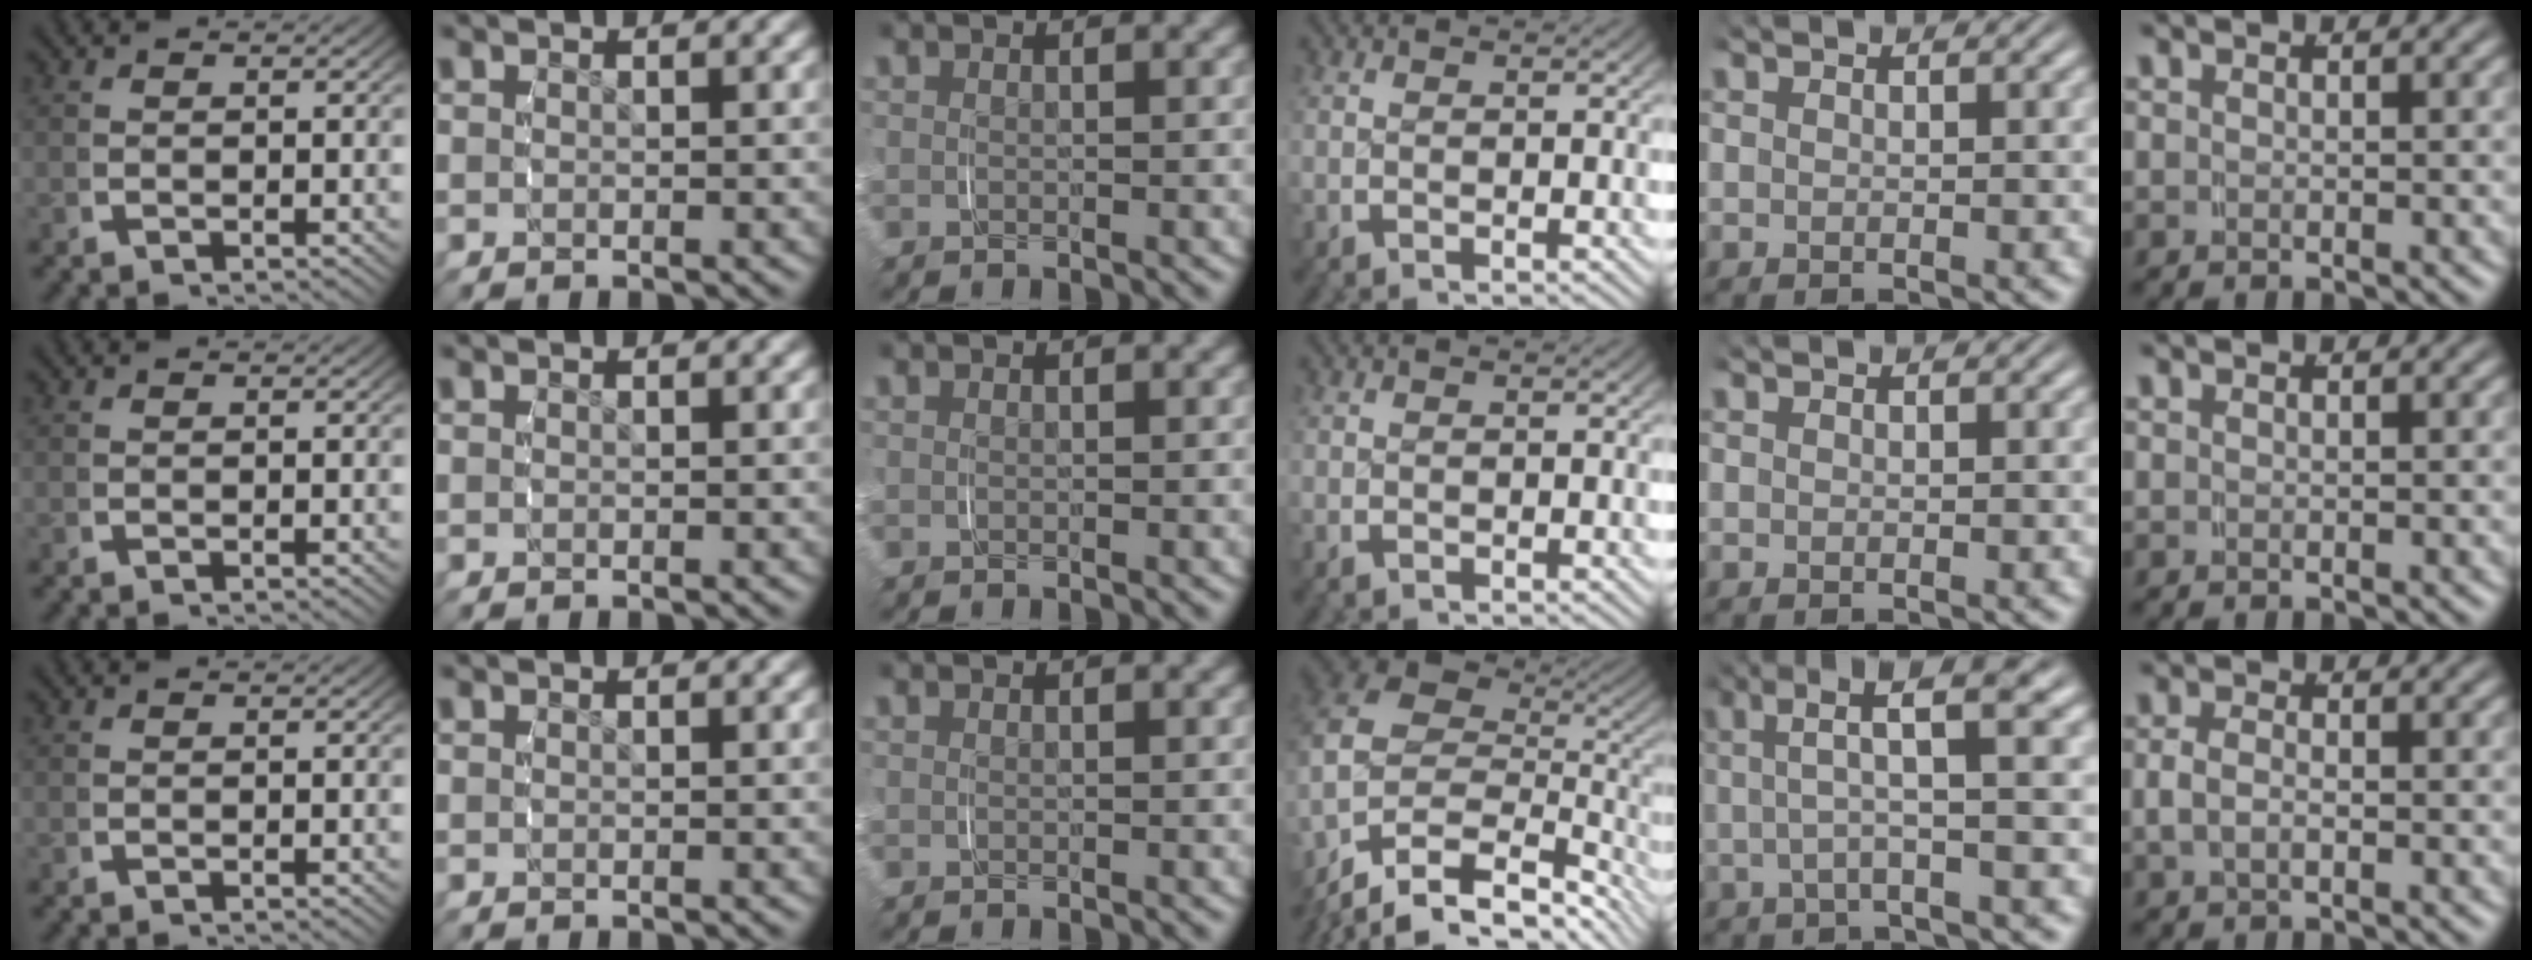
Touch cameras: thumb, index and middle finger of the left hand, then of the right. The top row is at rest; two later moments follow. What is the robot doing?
{"motion": "grasp_and_lifting", "object": "shirt"}